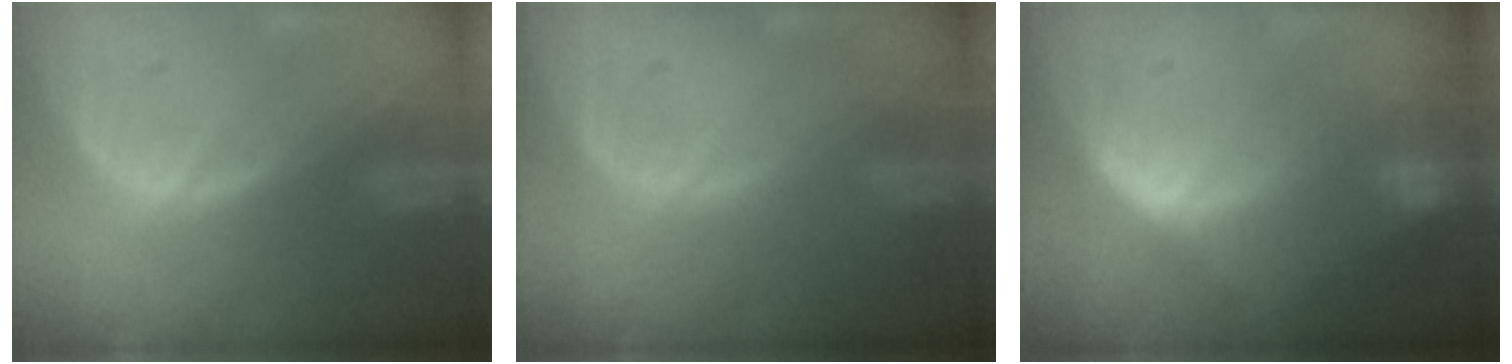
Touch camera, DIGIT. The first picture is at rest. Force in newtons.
{"total": 0.0}
{"total": 8.4, "press": 7.1, "slide": 4.4}